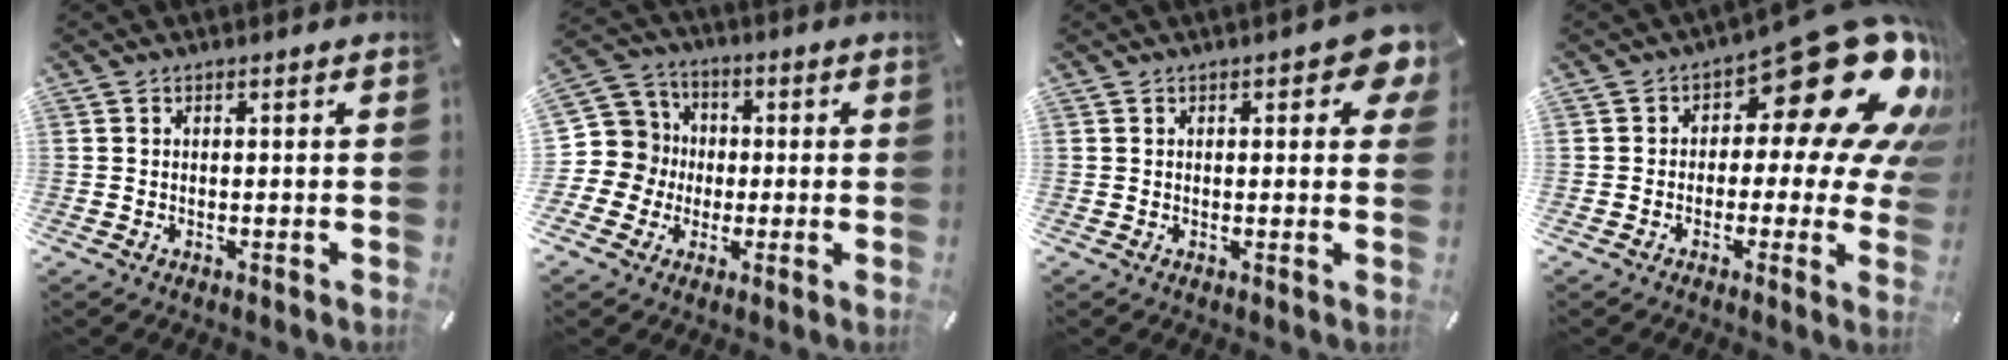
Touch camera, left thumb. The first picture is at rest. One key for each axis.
{"total": 10.2, "fx": -1.6, "fy": 10.0, "fz": 1.1, "tx": -0.028, "ty": 0.017, "tz": -0.028}
{"total": 5.6, "fx": 2.1, "fy": 2.5, "fz": 4.5, "tx": -0.052, "ty": -0.006, "tz": 0.030}
{"total": 22.8, "fx": 10.1, "fy": 10.0, "fz": 17.9, "tx": -0.220, "ty": -0.074, "tz": 0.166}